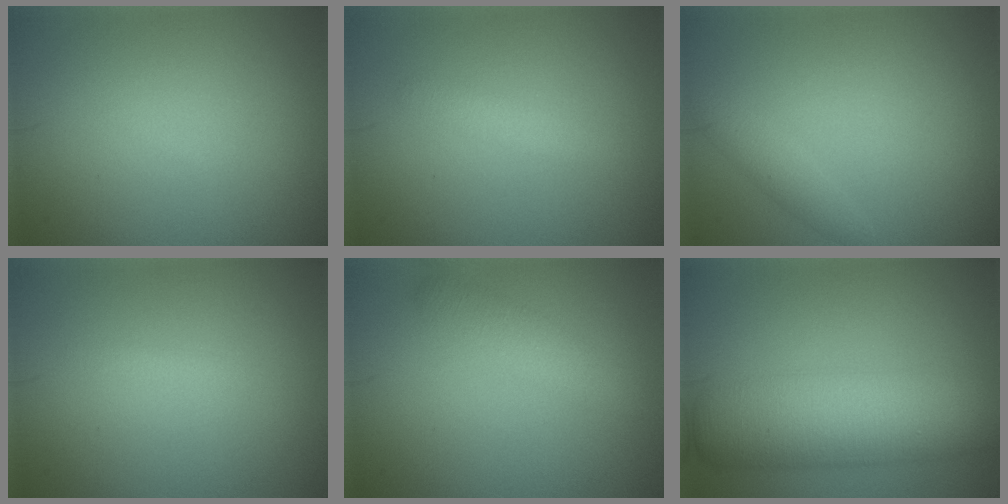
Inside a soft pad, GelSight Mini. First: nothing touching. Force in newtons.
{"total": 1.3, "press": 1.3, "slide": 0.0}
{"total": 1.4, "press": 1.4, "slide": 0.1}
{"total": 0.7, "press": 0.6, "slide": 0.1}
{"total": 2.5, "press": 2.5, "slide": 0.2}
{"total": 8.7, "press": 8.7, "slide": 0.2}